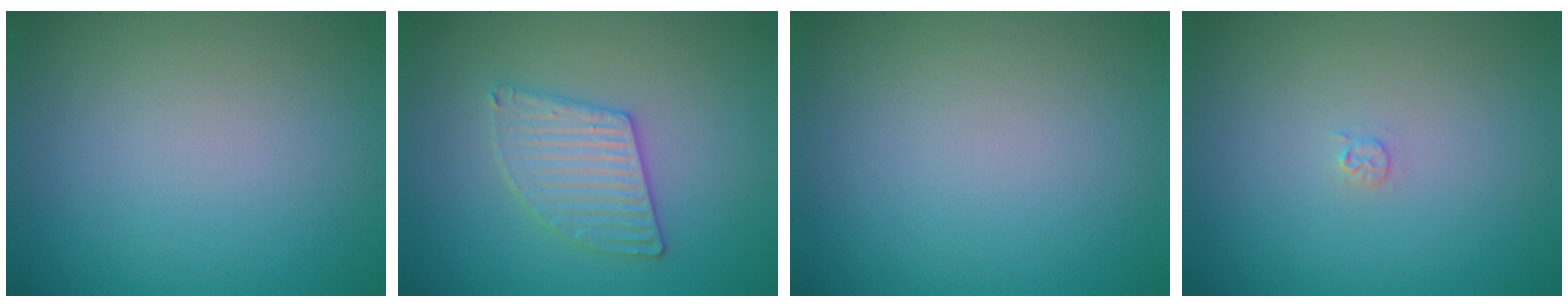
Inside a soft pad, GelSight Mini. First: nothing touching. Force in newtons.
{"total": 3.0, "press": 3.0, "slide": 0.2}
{"total": 0.0}
{"total": 0.7, "press": 0.7, "slide": 0.1}